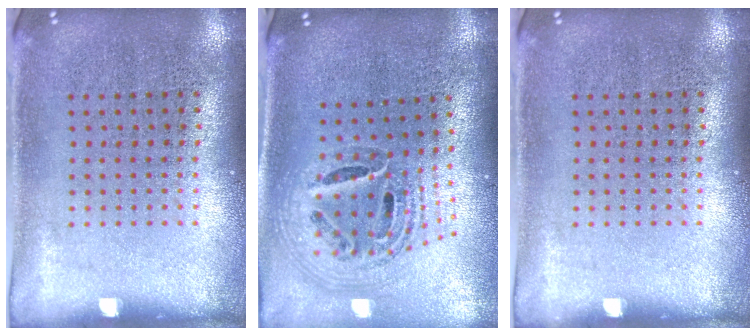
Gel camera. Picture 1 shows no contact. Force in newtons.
{"total": 1.7, "press": 1.5, "slide": 0.9}
{"total": 0.0}